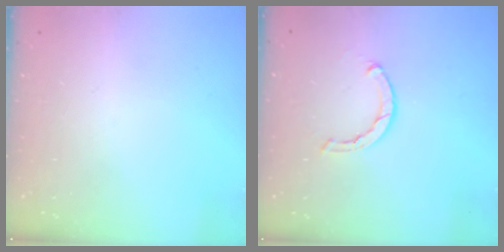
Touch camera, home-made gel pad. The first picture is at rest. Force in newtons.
{"total": 2.1, "press": 2.1, "slide": 0.2}